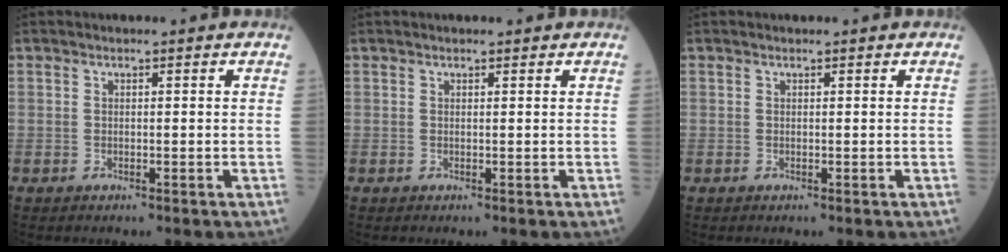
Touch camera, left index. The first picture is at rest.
{"total": 1.1, "force": [0.9, 0.3, 0.4], "torque": [-0.010, 0.013, 0.014]}
{"total": 0.0}